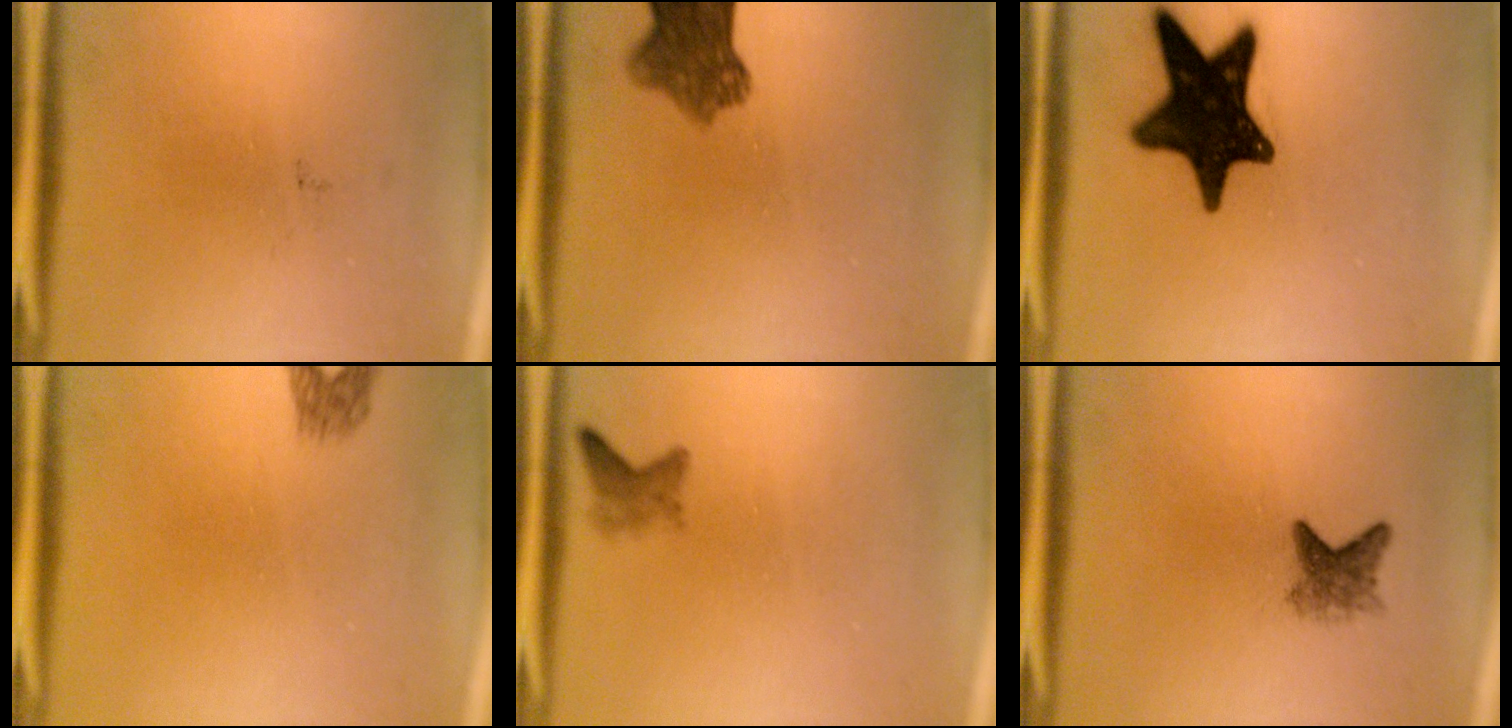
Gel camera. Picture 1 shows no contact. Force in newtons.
{"total": 7.3}
{"total": 17.5}
{"total": 1.6}
{"total": 1.7}
{"total": 2.9}